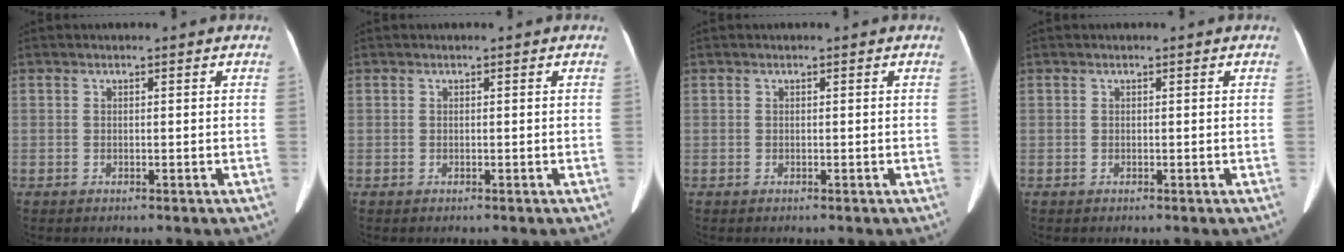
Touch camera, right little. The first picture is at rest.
{"total": 0.0}
{"total": 0.0}
{"total": 0.0}